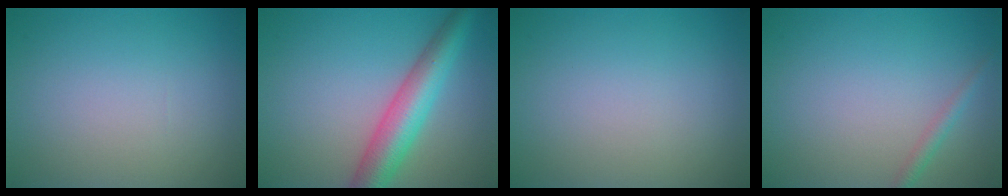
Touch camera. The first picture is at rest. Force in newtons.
{"total": 6.0, "press": 6.0, "slide": 0.2}
{"total": 0.0}
{"total": 1.2, "press": 1.2, "slide": 0.1}